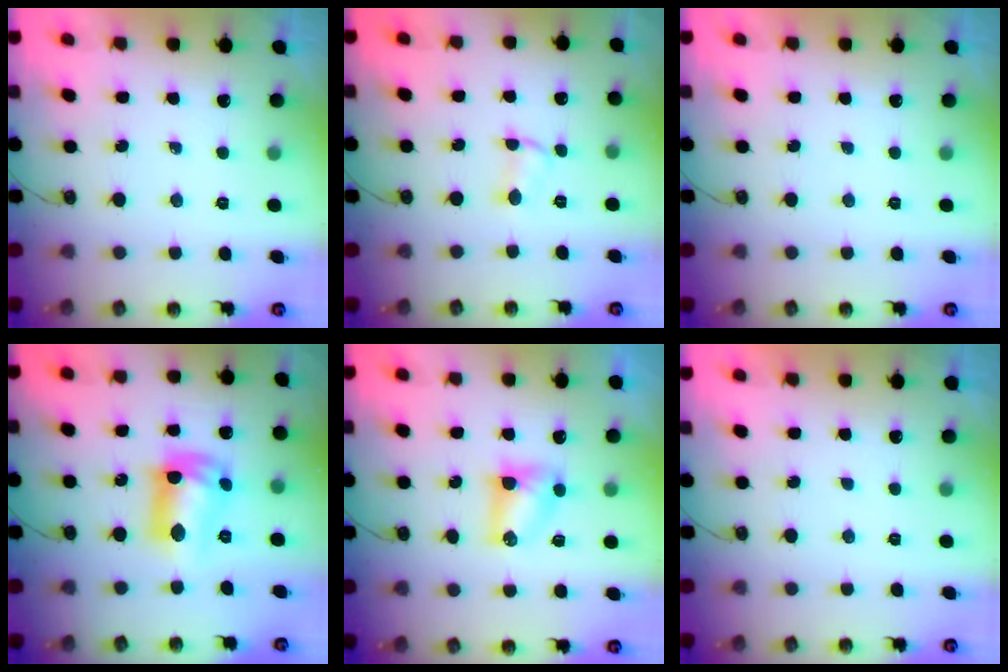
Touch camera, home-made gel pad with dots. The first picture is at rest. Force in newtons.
{"total": 3.0, "press": 3.0, "slide": 0.4}
{"total": 0.0}
{"total": 11.7, "press": 11.7, "slide": 1.1}
{"total": 4.8, "press": 4.7, "slide": 0.4}
{"total": 0.0}